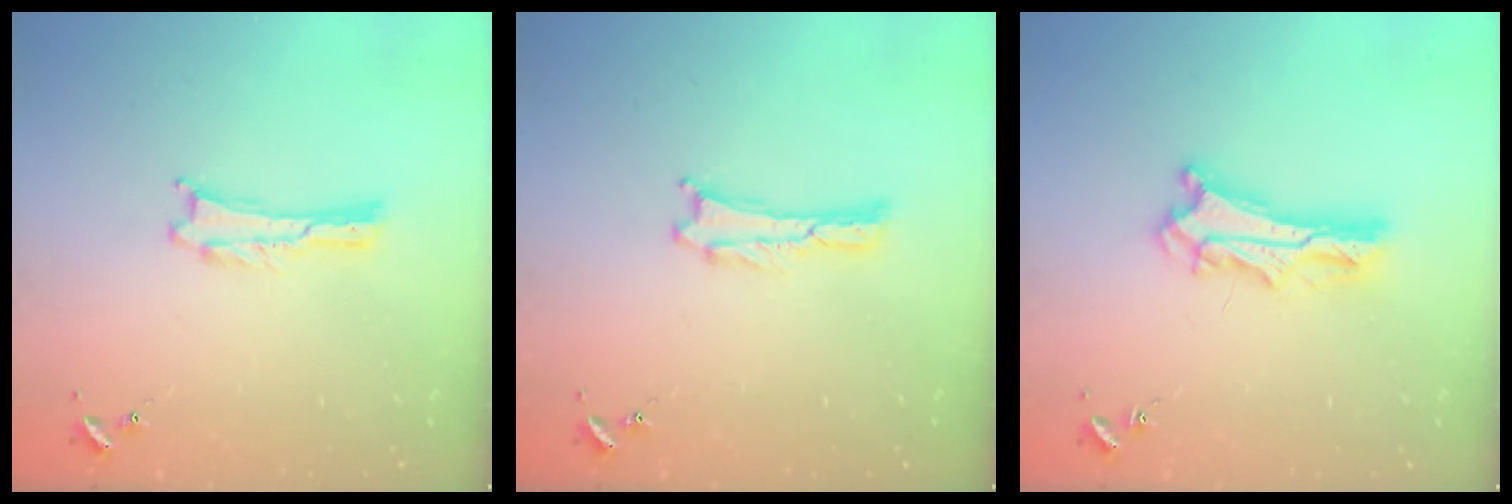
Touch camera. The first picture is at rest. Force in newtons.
{"total": 0.0}
{"total": 6.8, "press": 6.8, "slide": 0.6}